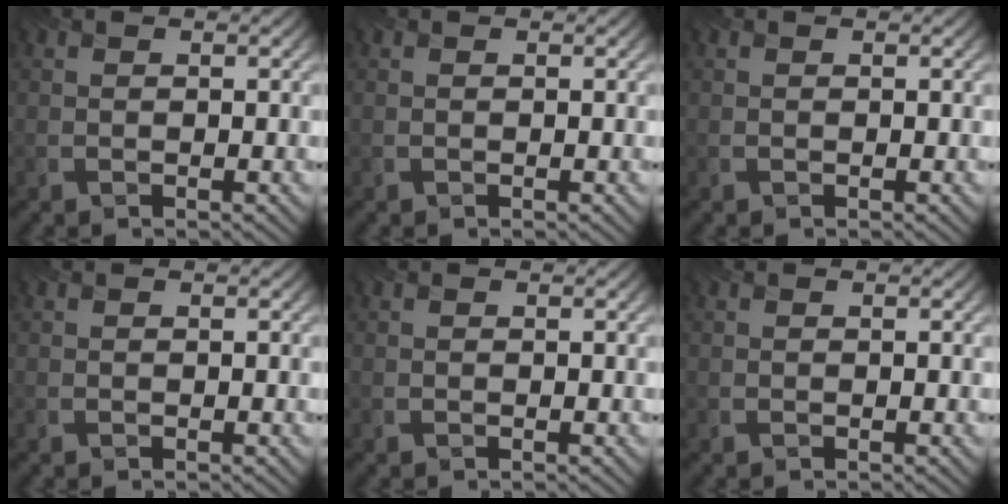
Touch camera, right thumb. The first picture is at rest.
{"total": 0.0}
{"total": 0.0}
{"total": 0.0}
{"total": 0.0}
{"total": 0.0}